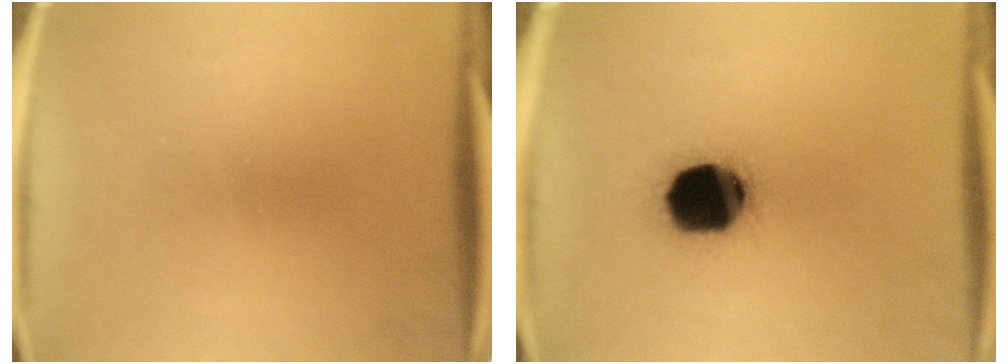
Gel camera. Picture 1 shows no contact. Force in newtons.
{"total": 19.1}